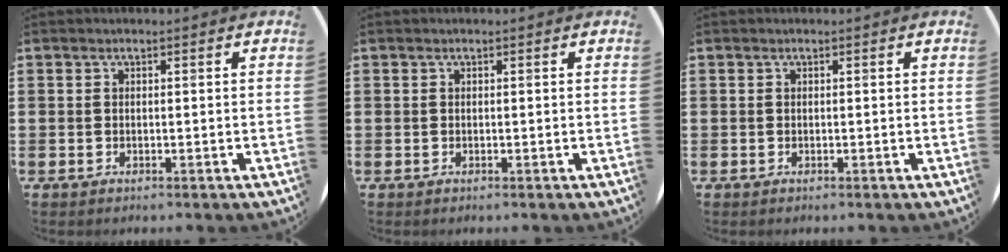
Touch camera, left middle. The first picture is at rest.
{"total": 0.0}
{"total": 0.0}